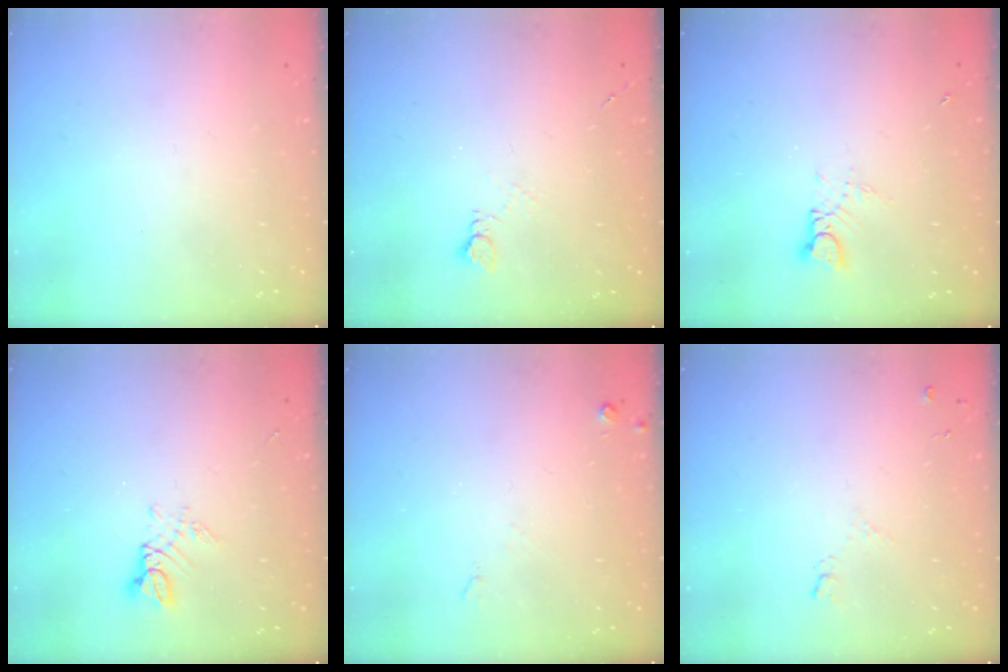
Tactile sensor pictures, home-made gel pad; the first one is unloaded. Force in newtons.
{"total": 3.8, "press": 3.7, "slide": 0.5}
{"total": 2.9, "press": 2.9, "slide": 0.3}
{"total": 3.6, "press": 3.6, "slide": 0.1}
{"total": 3.5, "press": 3.4, "slide": 0.6}
{"total": 6.5, "press": 6.4, "slide": 0.7}